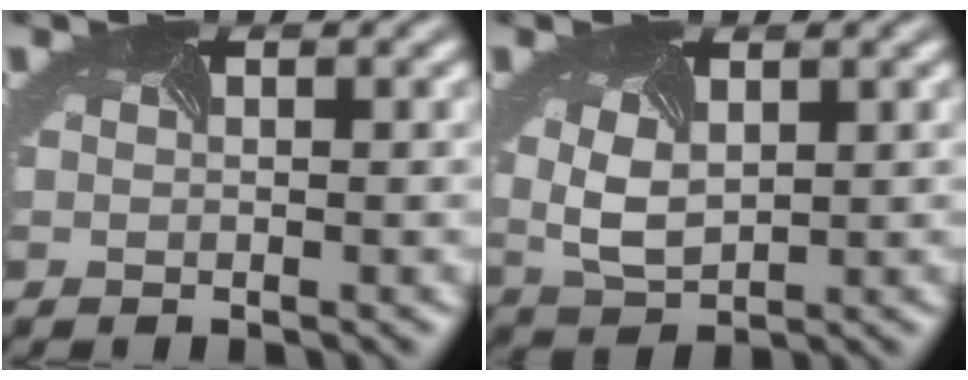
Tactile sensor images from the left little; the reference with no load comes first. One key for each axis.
{"total": 3.1, "fx": 0.7, "fy": 1.9, "fz": 2.4, "tx": -0.068, "ty": -0.003, "tz": 0.020}